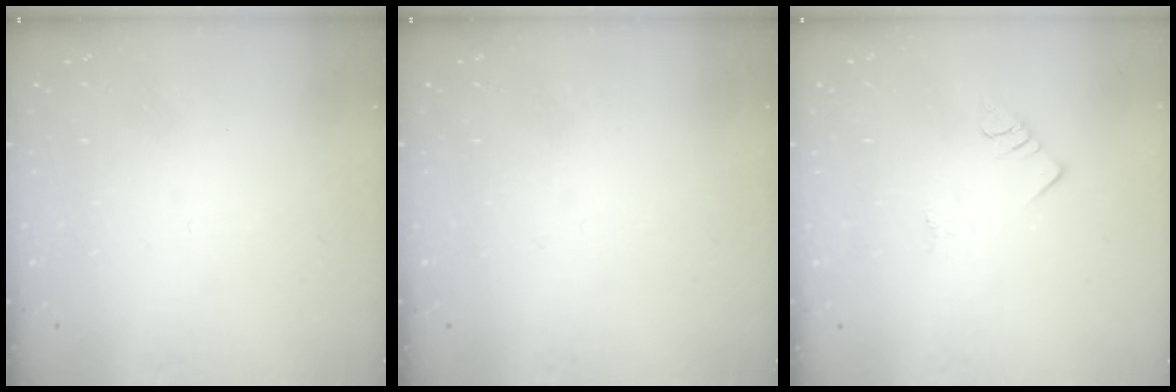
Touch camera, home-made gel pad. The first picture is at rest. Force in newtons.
{"total": 2.8, "press": 2.8, "slide": 0.4}
{"total": 2.8, "press": 2.8, "slide": 0.4}